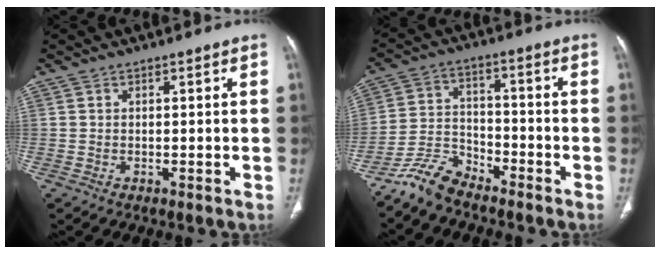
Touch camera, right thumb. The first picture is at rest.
{"total": 7.7, "force": [-6.8, 2.9, 2.2], "torque": [-0.043, 0.045, -0.141]}